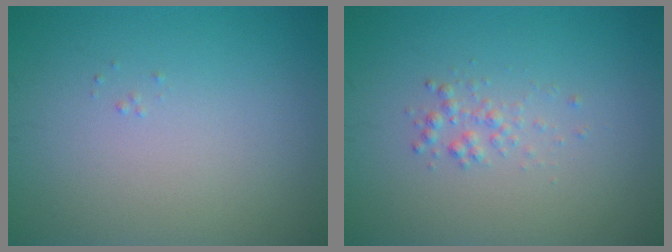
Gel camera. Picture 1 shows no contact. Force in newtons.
{"total": 1.1, "press": 1.1, "slide": 0.1}